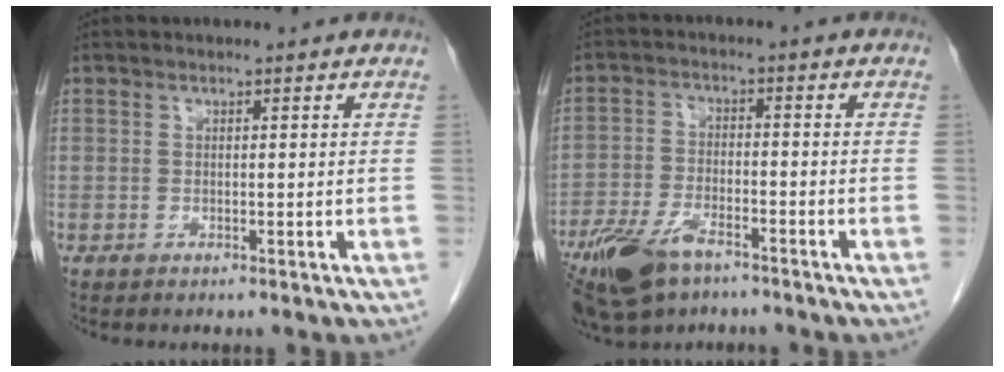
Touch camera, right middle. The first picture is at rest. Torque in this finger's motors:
{"motor_torque": [1.21, -0.93, 0.71, 0.17]}